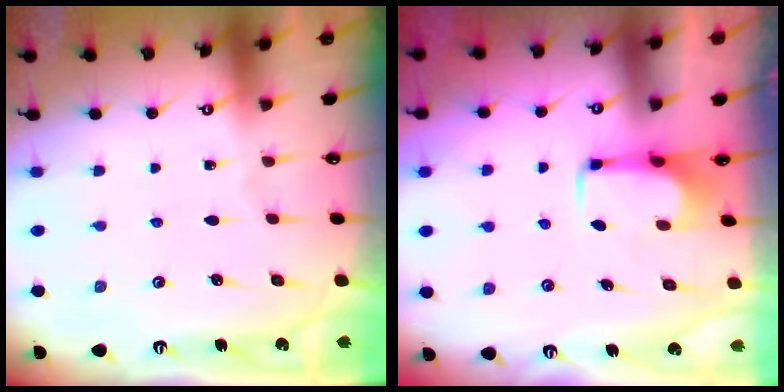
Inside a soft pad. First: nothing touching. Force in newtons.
{"total": 2.1, "press": 2.1, "slide": 0.4}